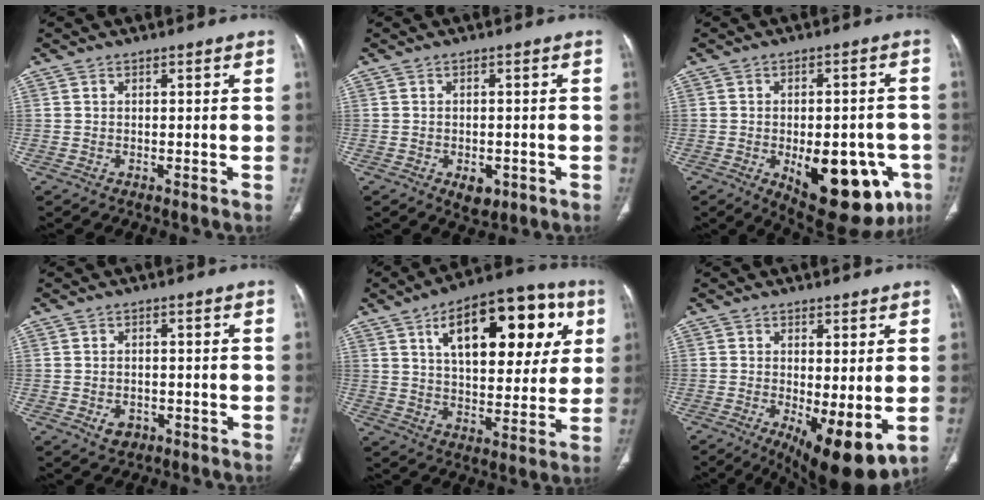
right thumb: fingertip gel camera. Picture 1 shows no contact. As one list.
[{"total": 3.7, "force": [-1.5, 2.3, 2.5], "torque": [-0.026, 0.004, -0.011]}, {"total": 20.4, "force": [-7.2, 9.8, 16.5], "torque": [-0.161, 0.011, -0.072]}, {"total": 3.0, "force": [-1.3, 2.2, 1.5], "torque": [-0.017, 0.006, -0.010]}, {"total": 23.4, "force": [8.6, 11.4, 18.6], "torque": [-0.228, -0.002, 0.130]}, {"total": 10.9, "force": [-2.5, 3.6, 9.9], "torque": [-0.149, -0.026, -0.026]}]